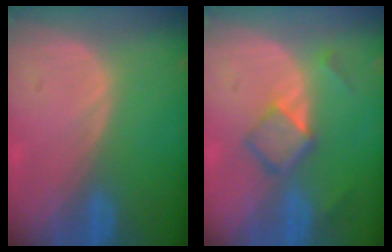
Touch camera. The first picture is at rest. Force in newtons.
{"total": 5.0, "press": 4.6, "slide": 2.0}